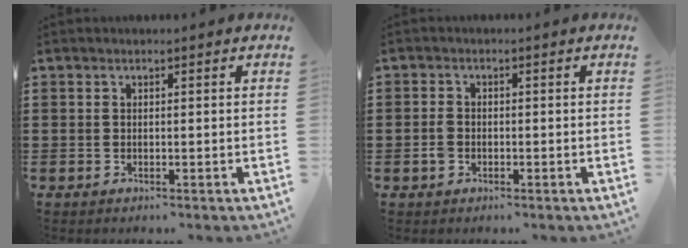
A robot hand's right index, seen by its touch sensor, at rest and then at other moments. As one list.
[{"total": 1.9, "force": [-0.8, 1.3, 1.2], "torque": [-0.038, -0.005, -0.020]}]